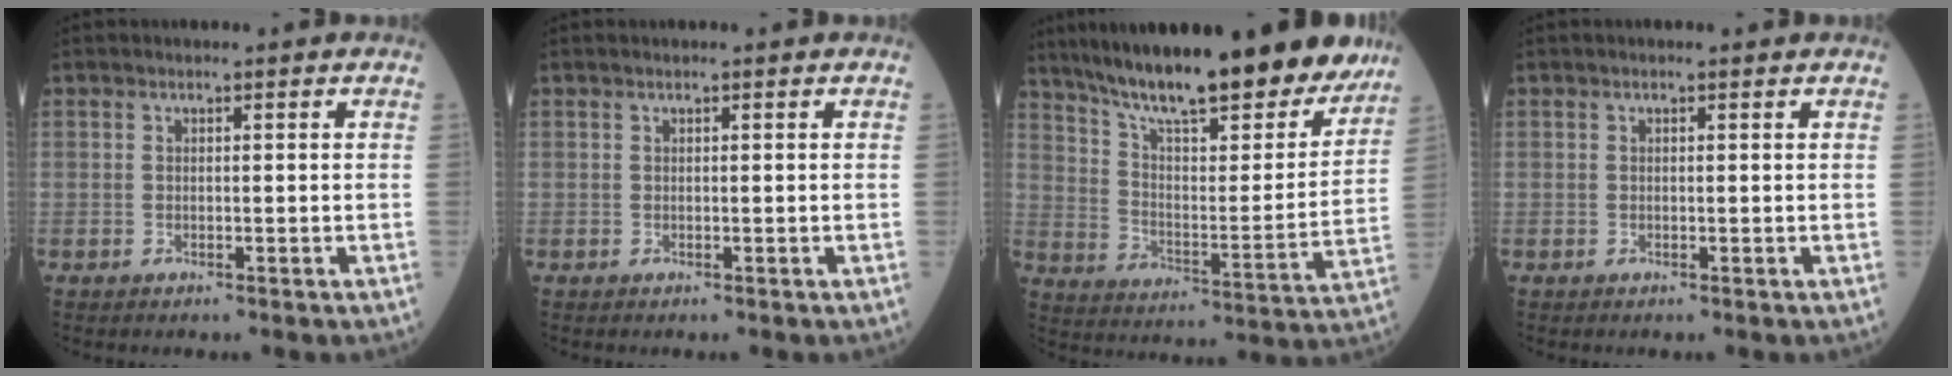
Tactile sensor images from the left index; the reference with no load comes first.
{"total": 0.0}
{"total": 26.3, "force": [21.8, 5.0, 13.9], "torque": [-0.218, -0.018, 0.311]}
{"total": 0.0}